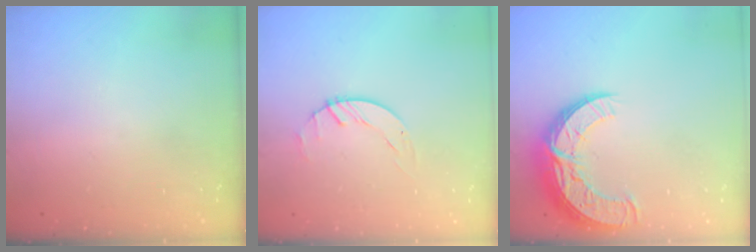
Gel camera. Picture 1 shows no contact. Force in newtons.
{"total": 0.6, "press": 0.6, "slide": 0.1}
{"total": 13.9, "press": 13.9, "slide": 1.3}